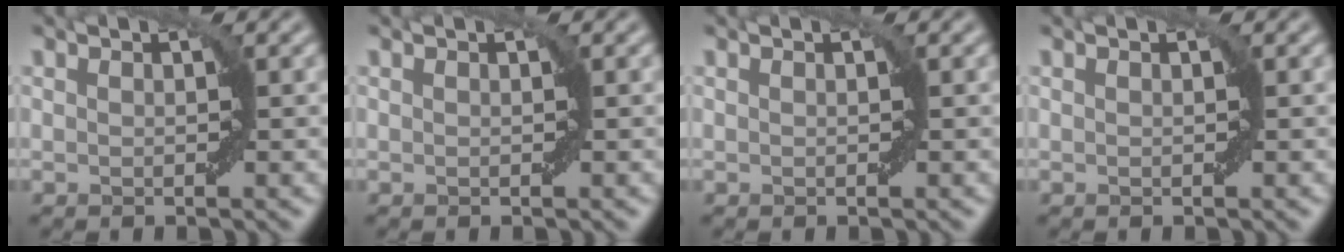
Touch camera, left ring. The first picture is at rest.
{"total": 0.0}
{"total": 0.0}
{"total": 0.0}